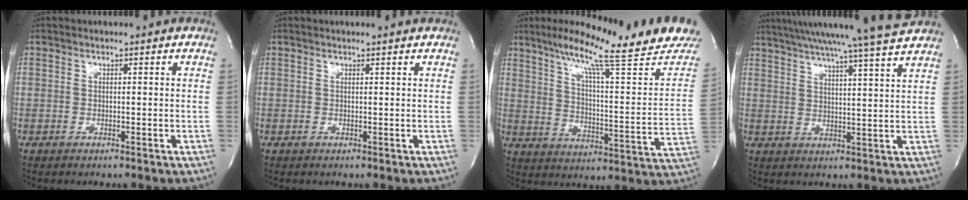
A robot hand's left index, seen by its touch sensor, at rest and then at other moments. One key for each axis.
{"total": 1.3, "fx": 1.3, "fy": -0.3, "fz": 0.3, "tx": -0.011, "ty": -0.001, "tz": 0.014}
{"total": 23.9, "fx": 19.4, "fy": 1.1, "fz": 13.8, "tx": -0.203, "ty": -0.039, "tz": 0.260}
{"total": 19.2, "fx": 17.1, "fy": -2.0, "fz": 8.5, "tx": -0.149, "ty": -0.031, "tz": 0.232}